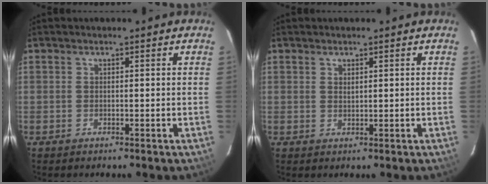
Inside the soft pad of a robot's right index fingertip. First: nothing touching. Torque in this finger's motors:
{"motor_torque": [-0.25, -0.01, -0.05, 0.00]}